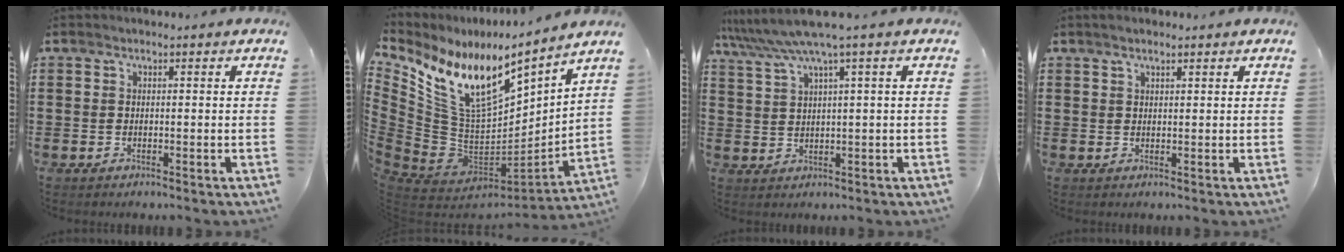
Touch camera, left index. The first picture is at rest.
{"total": 14.2, "force": [7.4, 6.7, 10.1], "torque": [-0.238, -0.056, 0.127]}
{"total": 4.8, "force": [2.9, -0.5, 3.9], "torque": [-0.092, -0.017, 0.044]}
{"total": 1.3, "force": [1.0, 0.2, 0.8], "torque": [-0.016, 0.002, 0.018]}